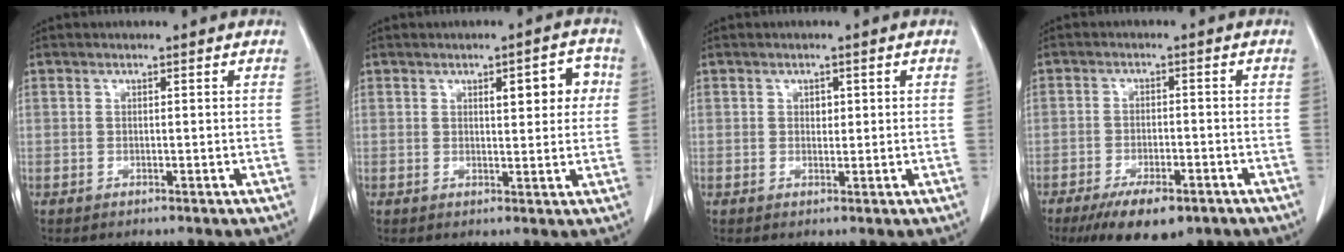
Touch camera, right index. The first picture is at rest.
{"total": 5.8, "force": [1.7, 1.9, 5.2], "torque": [-0.065, 0.014, 0.023]}
{"total": 1.3, "force": [0.4, 0.9, 0.8], "torque": [-0.009, 0.001, 0.006]}
{"total": 9.8, "force": [-6.7, 3.3, 6.3], "torque": [-0.097, -0.010, -0.103]}